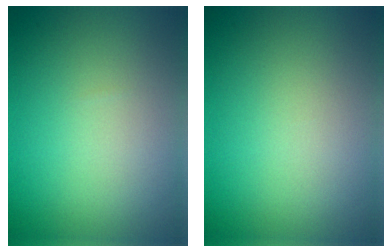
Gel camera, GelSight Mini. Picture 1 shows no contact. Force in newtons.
{"total": 0.0}